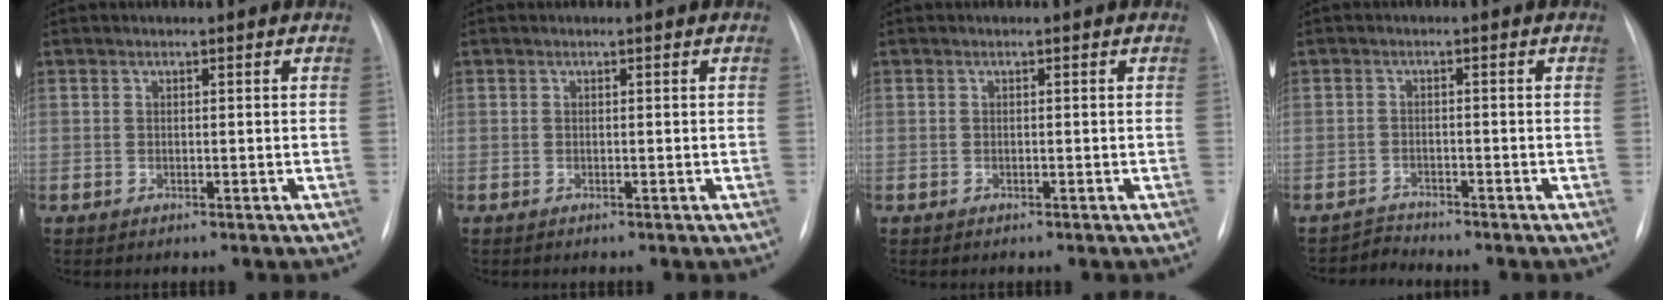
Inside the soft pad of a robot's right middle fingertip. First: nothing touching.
{"total": 0.0}
{"total": 0.0}
{"total": 2.3, "force": [-1.9, -0.3, -1.3], "torque": [0.030, -0.014, -0.035]}